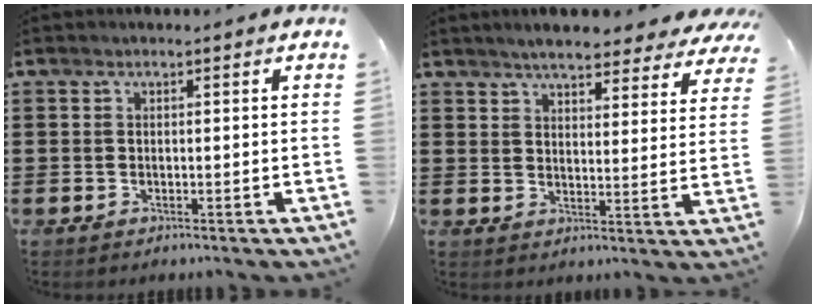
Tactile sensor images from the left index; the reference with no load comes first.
{"total": 5.5, "force": [5.1, 0.3, 1.8], "torque": [-0.047, -0.020, 0.090]}